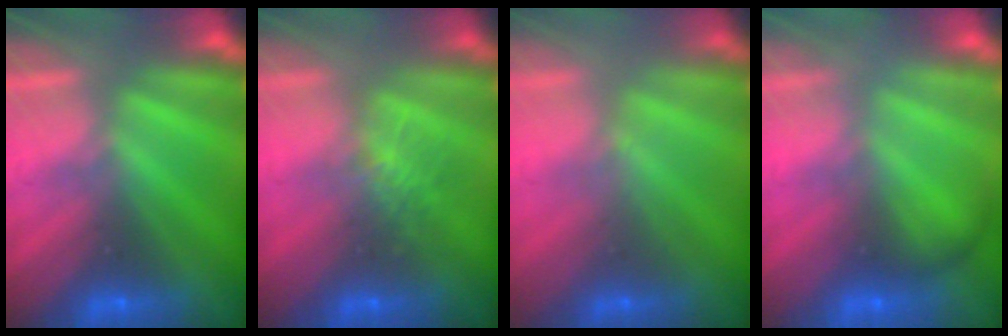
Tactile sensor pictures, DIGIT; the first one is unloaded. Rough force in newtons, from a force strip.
{"total": 2.7}
{"total": 2.2}
{"total": 1.8}